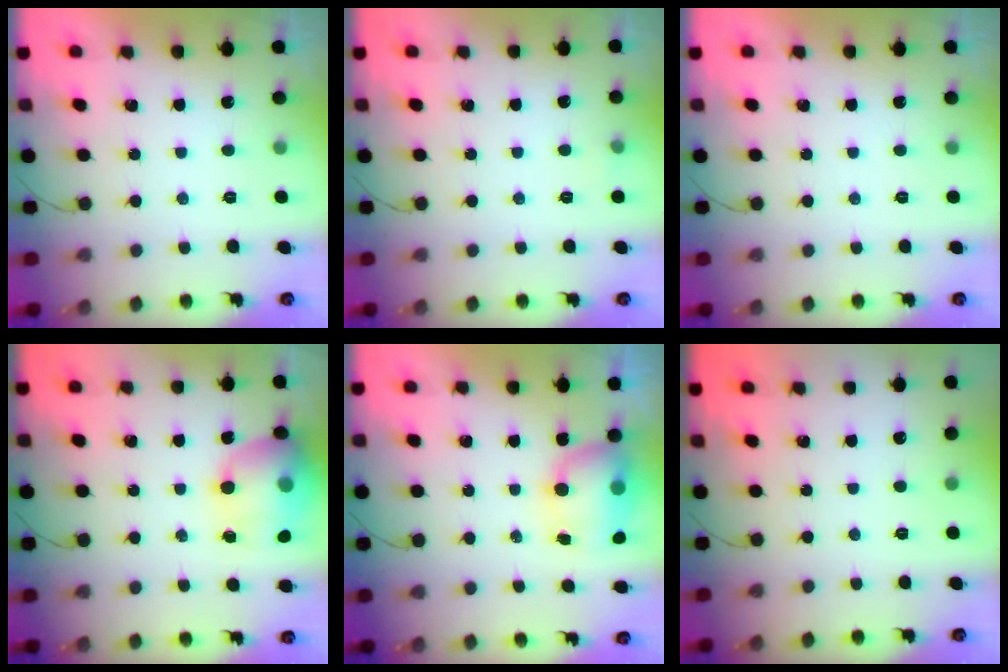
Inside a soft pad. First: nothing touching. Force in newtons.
{"total": 3.6, "press": 3.4, "slide": 1.3}
{"total": 0.0}
{"total": 16.8, "press": 16.6, "slide": 2.3}
{"total": 12.0, "press": 9.1, "slide": 7.8}
{"total": 0.0}